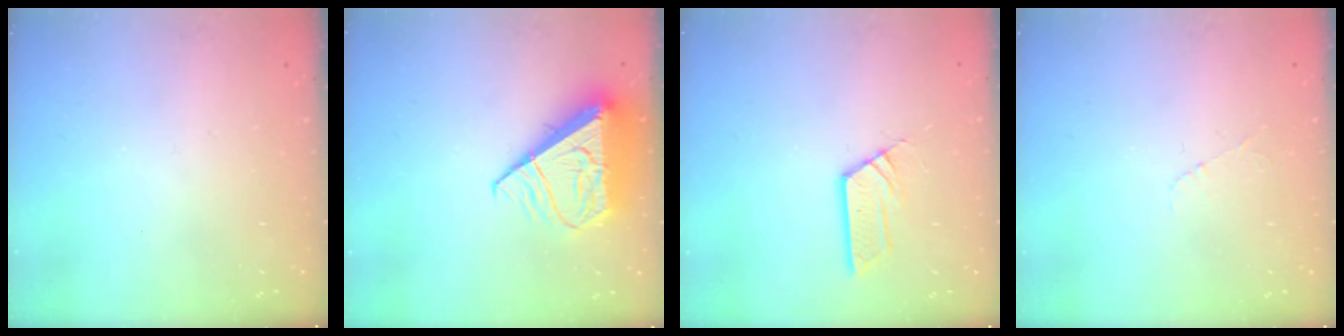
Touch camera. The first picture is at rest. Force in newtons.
{"total": 9.5, "press": 9.4, "slide": 1.2}
{"total": 5.5, "press": 5.5, "slide": 0.3}
{"total": 3.3, "press": 3.3, "slide": 0.4}